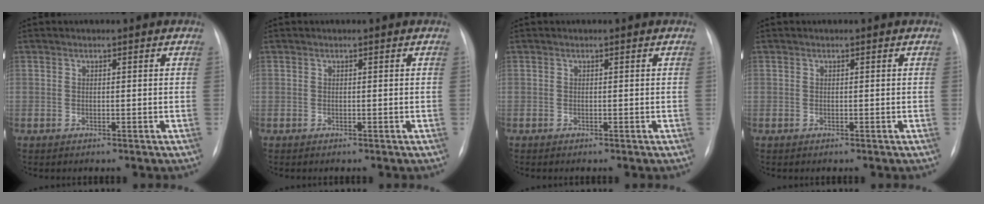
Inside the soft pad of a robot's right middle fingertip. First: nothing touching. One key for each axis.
{"total": 0.0}
{"total": 0.0}
{"total": 0.0}